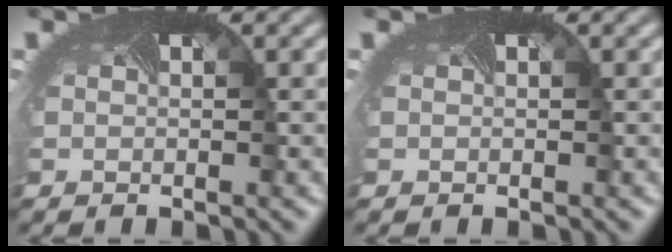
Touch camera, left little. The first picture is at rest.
{"total": 0.0}